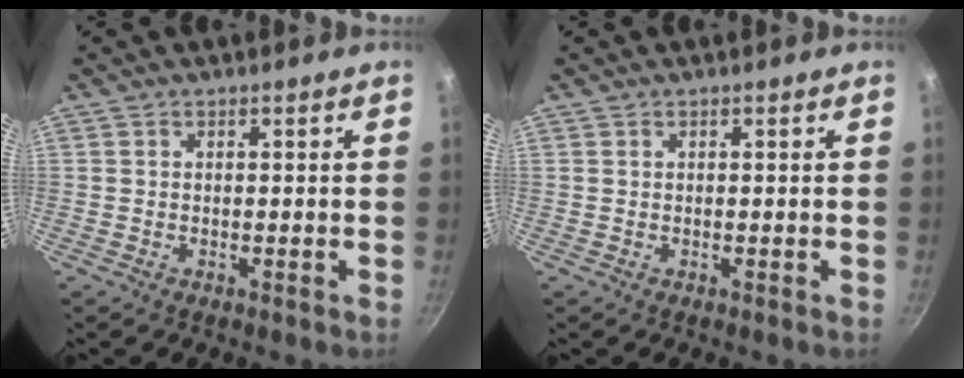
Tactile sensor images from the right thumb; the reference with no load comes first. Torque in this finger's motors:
{"motor_torque": [0.06, 0.03, -0.08, 0.02, 0.00]}